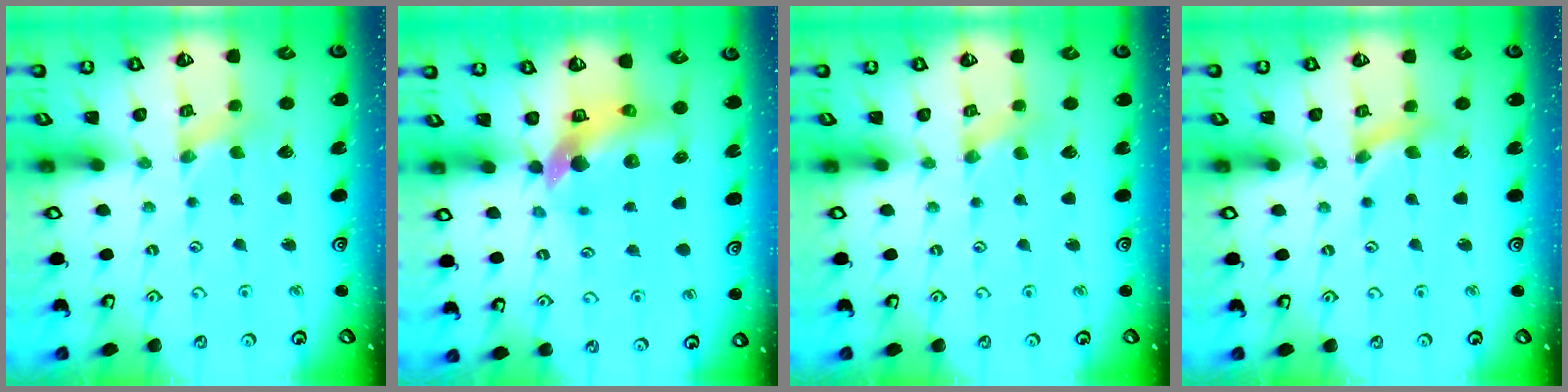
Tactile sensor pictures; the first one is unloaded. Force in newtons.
{"total": 9.9, "press": 9.8, "slide": 1.3}
{"total": 0.0}
{"total": 2.7, "press": 2.7, "slide": 0.2}